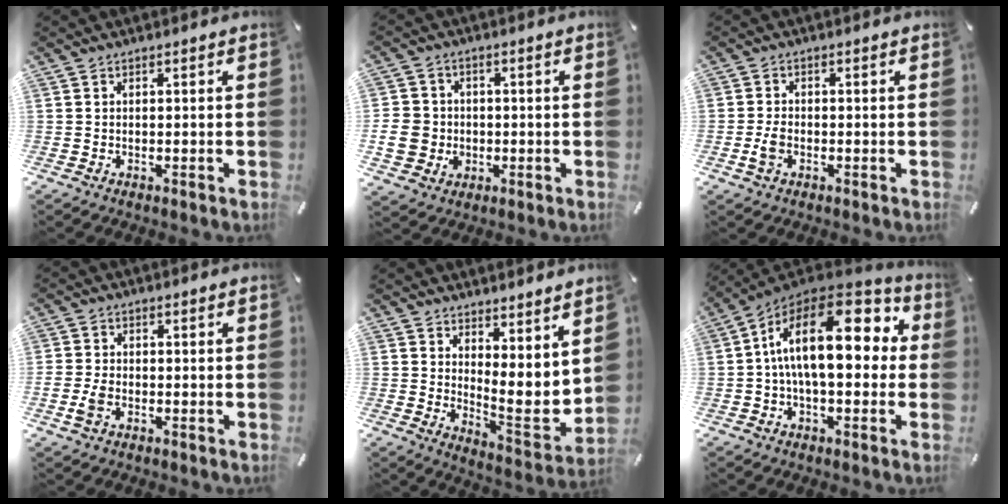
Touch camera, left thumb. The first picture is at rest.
{"total": 8.1, "force": [-0.9, 7.5, 3.0], "torque": [-0.072, 0.012, -0.015]}
{"total": 3.2, "force": [-0.9, 2.1, 2.2], "torque": [-0.053, 0.001, -0.018]}
{"total": 3.5, "force": [-1.1, 2.4, 2.2], "torque": [-0.053, 0.002, -0.022]}
{"total": 6.4, "force": [3.8, 2.9, 4.3], "torque": [-0.042, -0.067, 0.073]}
{"total": 20.9, "force": [3.3, 10.2, 17.9], "torque": [-0.319, -0.011, 0.052]}